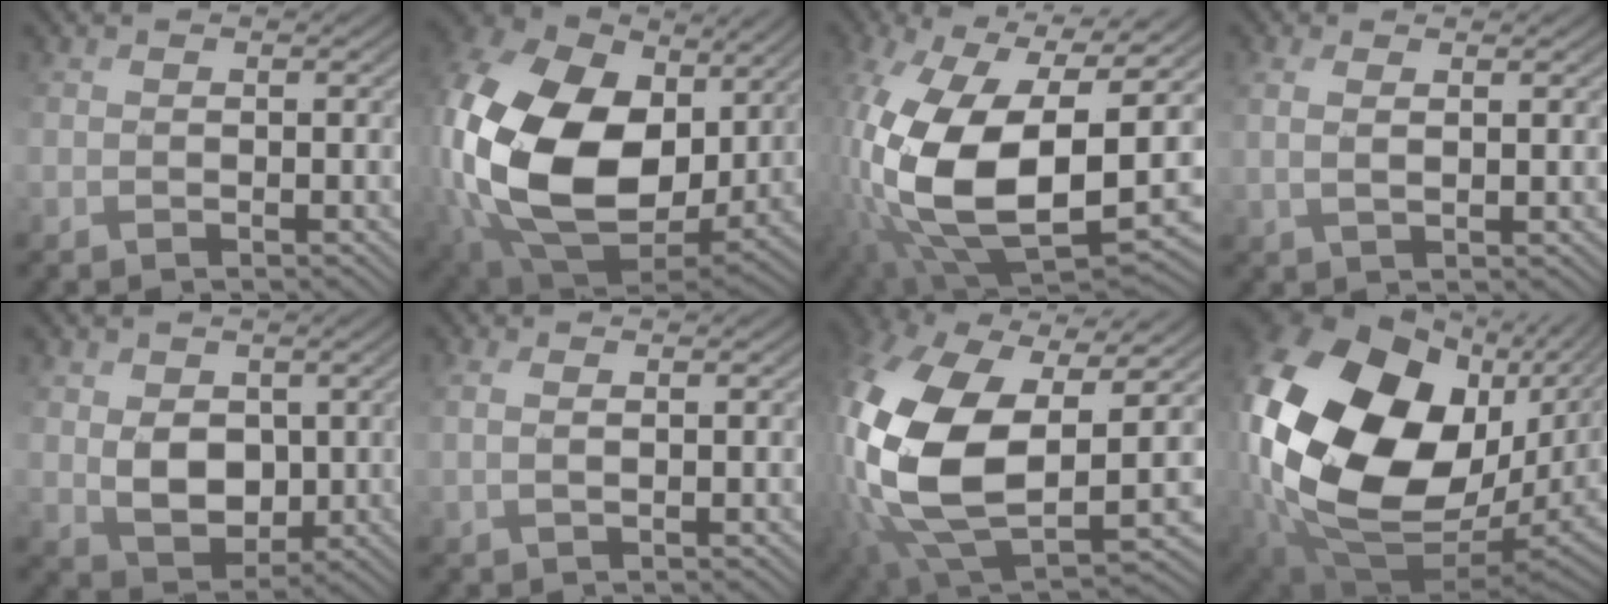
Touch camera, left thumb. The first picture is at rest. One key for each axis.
{"total": 21.8, "fx": 3.9, "fy": 15.9, "fz": 14.5, "tx": -0.390, "ty": -0.033, "tz": 0.123}
{"total": 18.9, "fx": -1.8, "fy": 9.8, "fz": 16.1, "tx": -0.356, "ty": -0.058, "tz": -0.005}
{"total": 1.9, "fx": 1.6, "fy": -0.6, "fz": 0.7, "tx": -0.016, "ty": 0.010, "tz": 0.033}
{"total": 5.2, "fx": 2.0, "fy": 3.8, "fz": 3.0, "tx": -0.073, "ty": 0.000, "tz": 0.037}
{"total": 1.6, "fx": 1.5, "fy": -0.7, "fz": 0.2, "tx": -0.007, "ty": 0.009, "tz": 0.030}
{"total": 18.3, "fx": 1.1, "fy": 10.4, "fz": 15.0, "tx": -0.379, "ty": -0.046, "tz": 0.052}
{"total": 22.8, "fx": 4.3, "fy": 15.9, "fz": 15.8, "tx": -0.372, "ty": -0.055, "tz": 0.119}